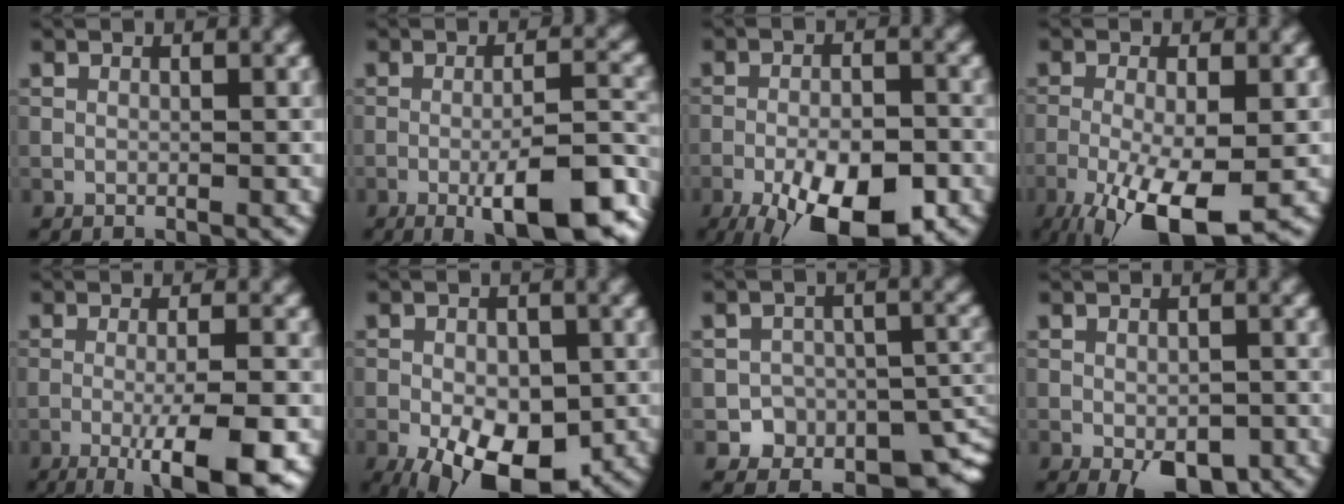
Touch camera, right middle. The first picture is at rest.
{"total": 9.2, "force": [-4.0, 2.1, 8.0], "torque": [-0.124, -0.001, -0.060]}
{"total": 12.2, "force": [-7.0, 4.6, 8.9], "torque": [-0.133, -0.027, -0.107]}
{"total": 8.5, "force": [-4.0, 2.5, 7.1], "torque": [-0.135, -0.016, -0.066]}
{"total": 8.1, "force": [-3.3, 1.7, 7.2], "torque": [-0.101, -0.002, -0.048]}
{"total": 10.9, "force": [-4.6, 5.6, 8.2], "torque": [-0.114, -0.025, -0.071]}
{"total": 7.8, "force": [-4.8, 5.4, 2.8], "torque": [-0.009, -0.006, -0.063]}
{"total": 5.4, "force": [-2.7, 2.5, 4.0], "torque": [-0.055, -0.013, -0.032]}